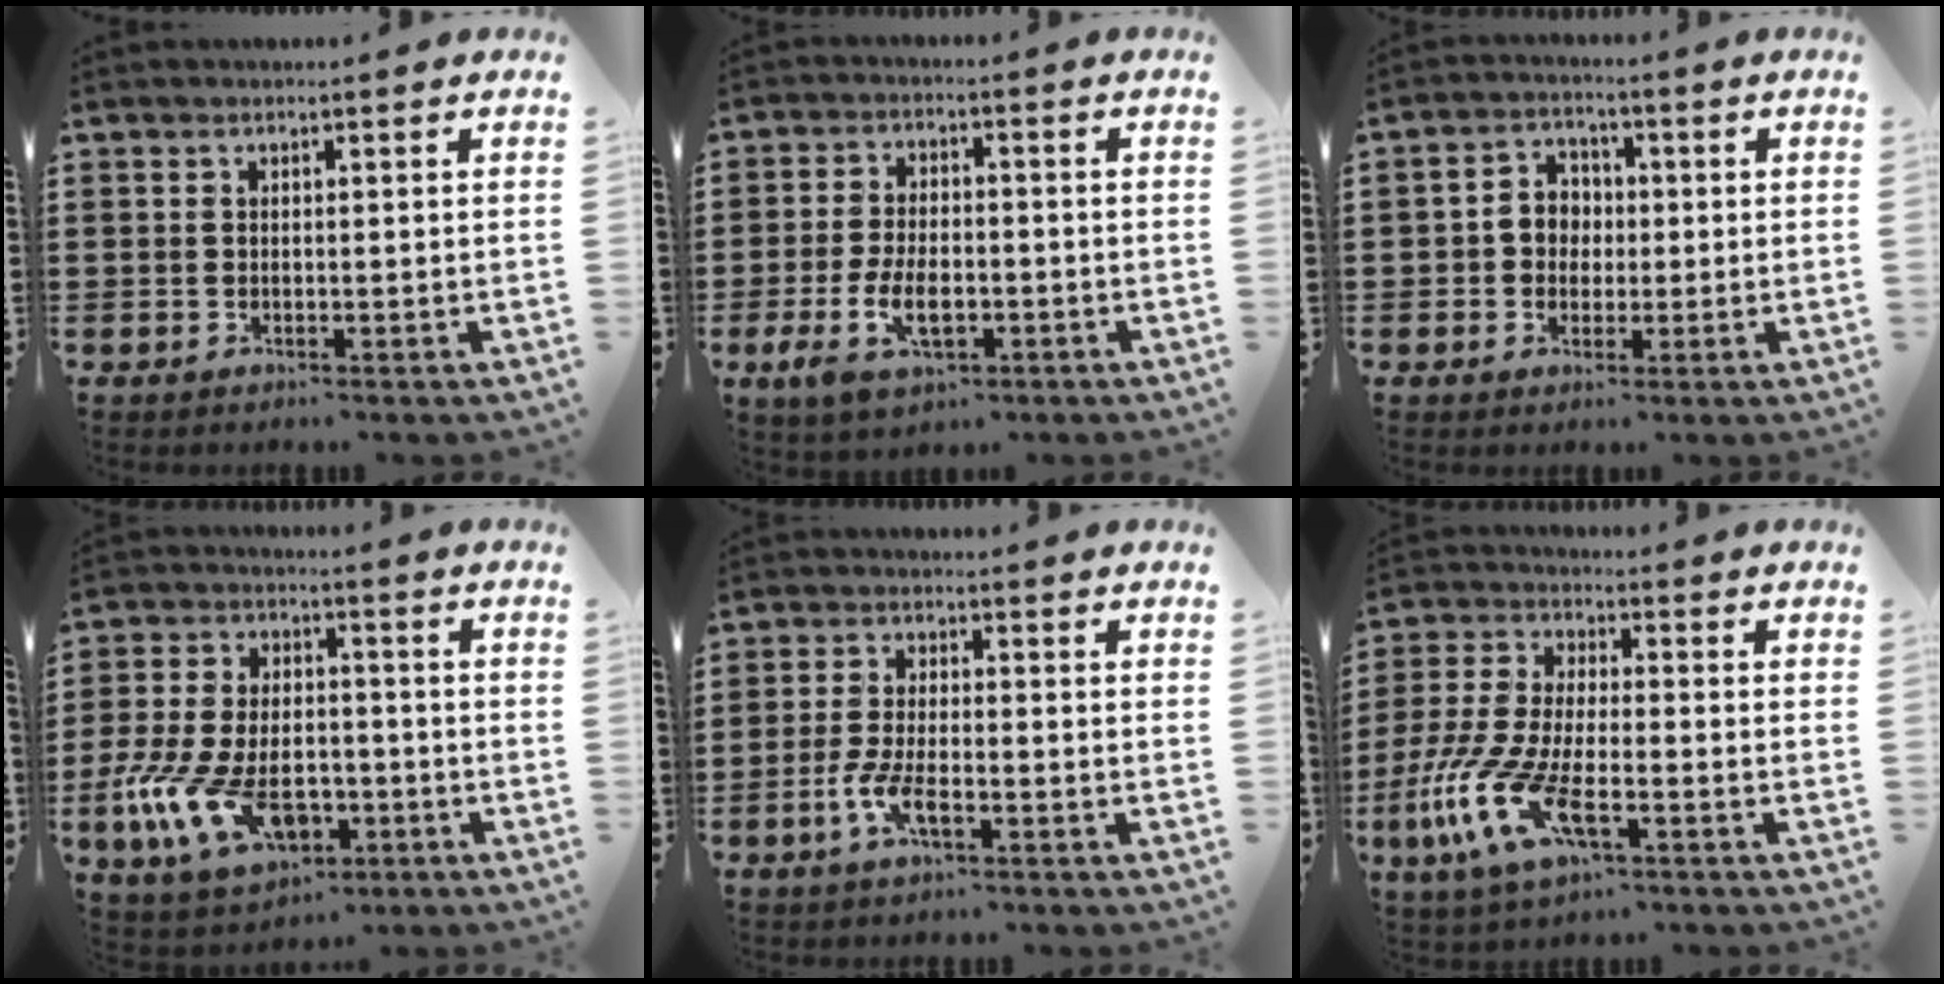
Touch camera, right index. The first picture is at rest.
{"total": 7.5, "force": [-2.5, 3.9, 5.9], "torque": [-0.122, -0.006, -0.051]}
{"total": 4.2, "force": [-0.4, 3.9, 1.3], "torque": [-0.040, 0.014, -0.012]}
{"total": 12.4, "force": [-4.9, 7.0, 9.0], "torque": [-0.206, 0.008, -0.088]}
{"total": 5.0, "force": [-2.3, 1.4, 4.2], "torque": [-0.097, -0.006, -0.047]}
{"total": 11.4, "force": [-5.1, 4.3, 9.2], "torque": [-0.234, -0.016, -0.105]}